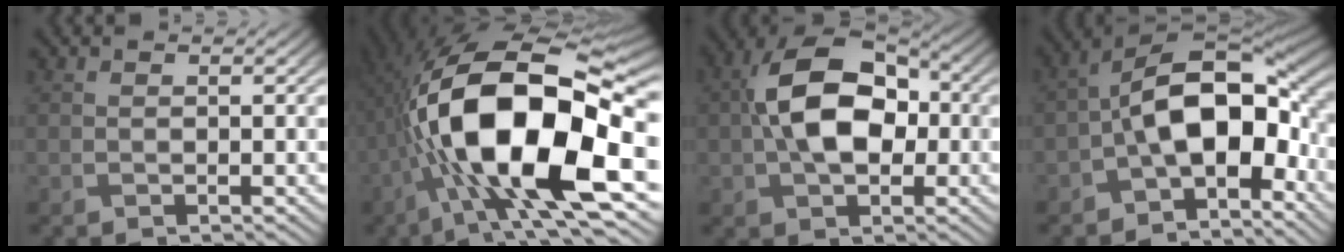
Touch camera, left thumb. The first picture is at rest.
{"total": 20.6, "force": [-2.6, 9.1, 18.3], "torque": [-0.356, 0.003, -0.053]}
{"total": 11.8, "force": [0.3, 7.2, 9.3], "torque": [-0.179, 0.012, -0.007]}
{"total": 12.7, "force": [-2.6, 6.9, 10.3], "torque": [-0.171, 0.006, -0.063]}